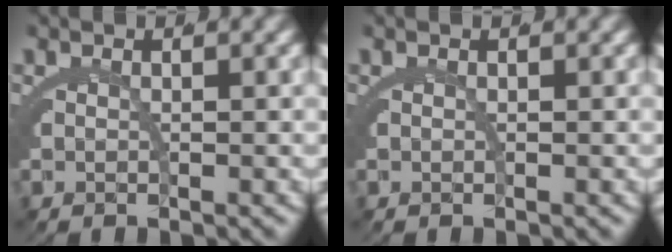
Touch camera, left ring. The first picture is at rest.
{"total": 0.0}